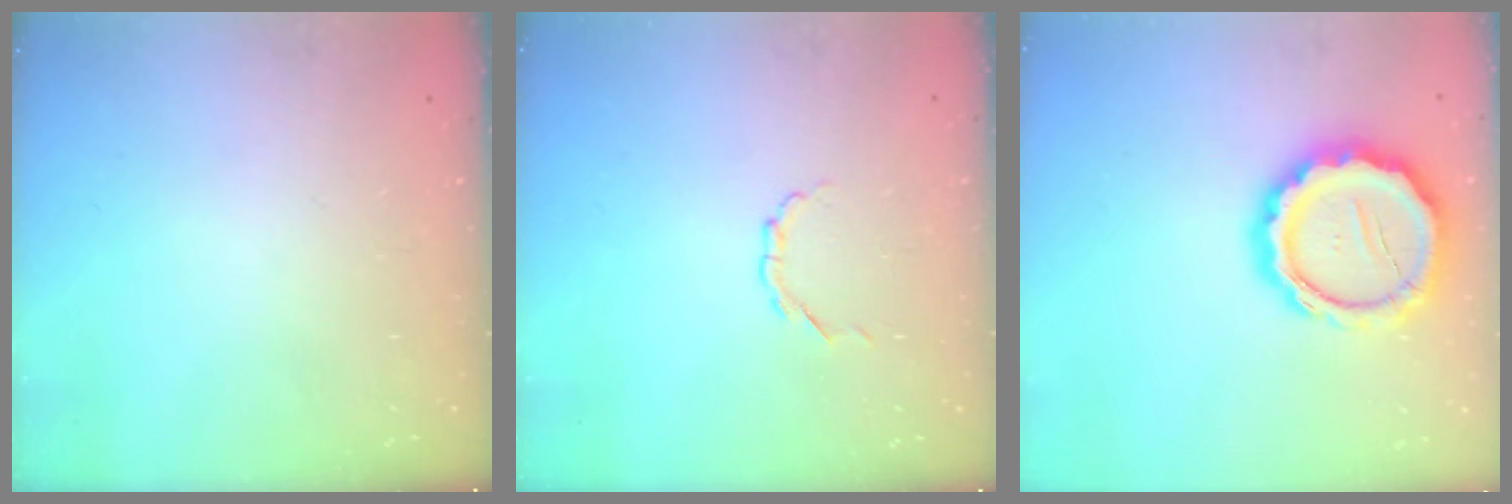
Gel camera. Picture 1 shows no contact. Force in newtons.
{"total": 2.5, "press": 2.4, "slide": 0.6}
{"total": 17.5, "press": 17.2, "slide": 3.3}